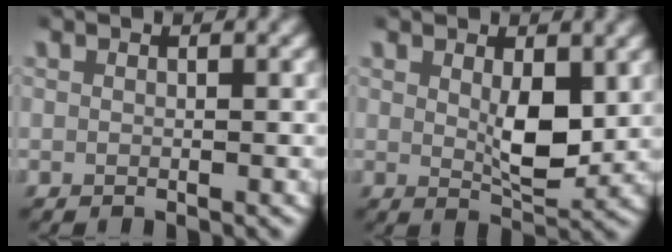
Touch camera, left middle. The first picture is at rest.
{"total": 3.7, "force": [1.3, 1.6, 3.0], "torque": [-0.052, -0.022, 0.029]}